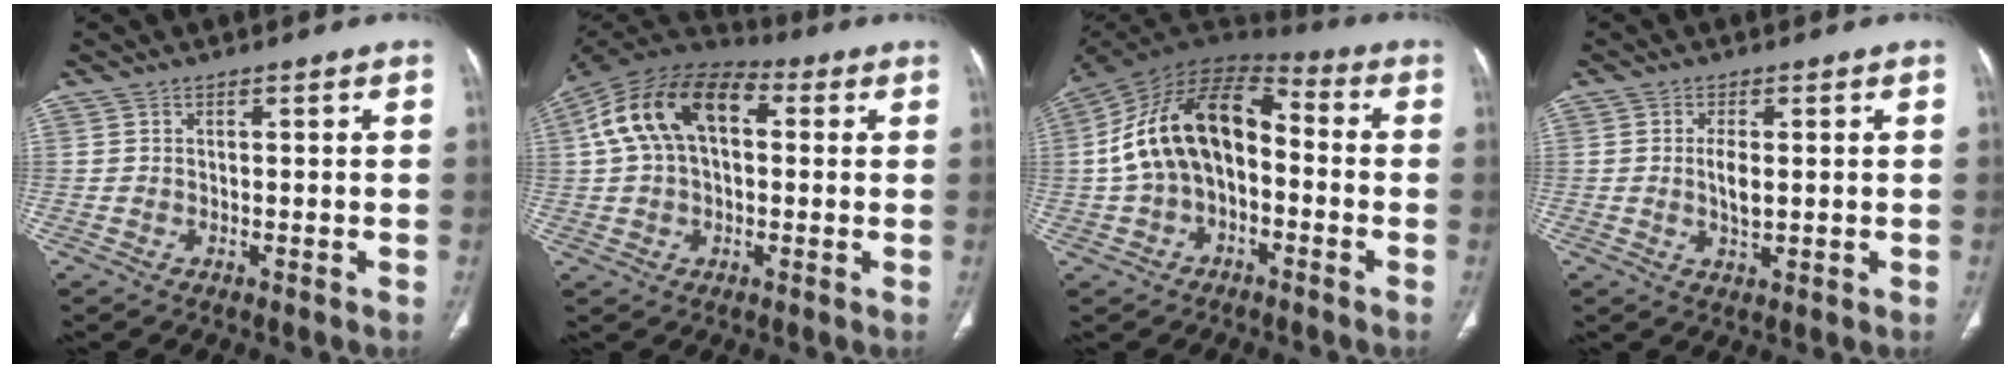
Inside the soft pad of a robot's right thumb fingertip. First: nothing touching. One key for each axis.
{"total": 16.4, "fx": 3.4, "fy": 10.0, "fz": 12.6, "tx": -0.223, "ty": 0.038, "tz": 0.051}
{"total": 17.4, "fx": -1.0, "fy": 10.8, "fz": 13.6, "tx": -0.232, "ty": 0.052, "tz": -0.027}
{"total": 3.6, "fx": 0.3, "fy": 1.4, "fz": 3.3, "tx": -0.065, "ty": -0.007, "tz": 0.009}